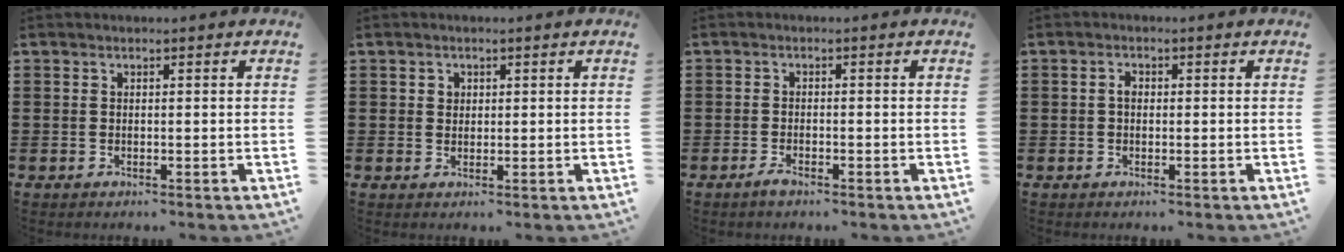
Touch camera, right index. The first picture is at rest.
{"total": 1.2, "force": [0.5, 1.1, 0.2], "torque": [-0.007, 0.004, 0.009]}
{"total": 1.3, "force": [-0.9, 0.2, 0.9], "torque": [-0.025, -0.009, -0.018]}
{"total": 1.6, "force": [0.0, 1.0, 1.2], "torque": [-0.025, 0.005, -0.002]}